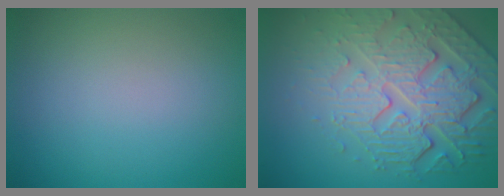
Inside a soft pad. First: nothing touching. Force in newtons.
{"total": 6.6, "press": 5.4, "slide": 3.9}